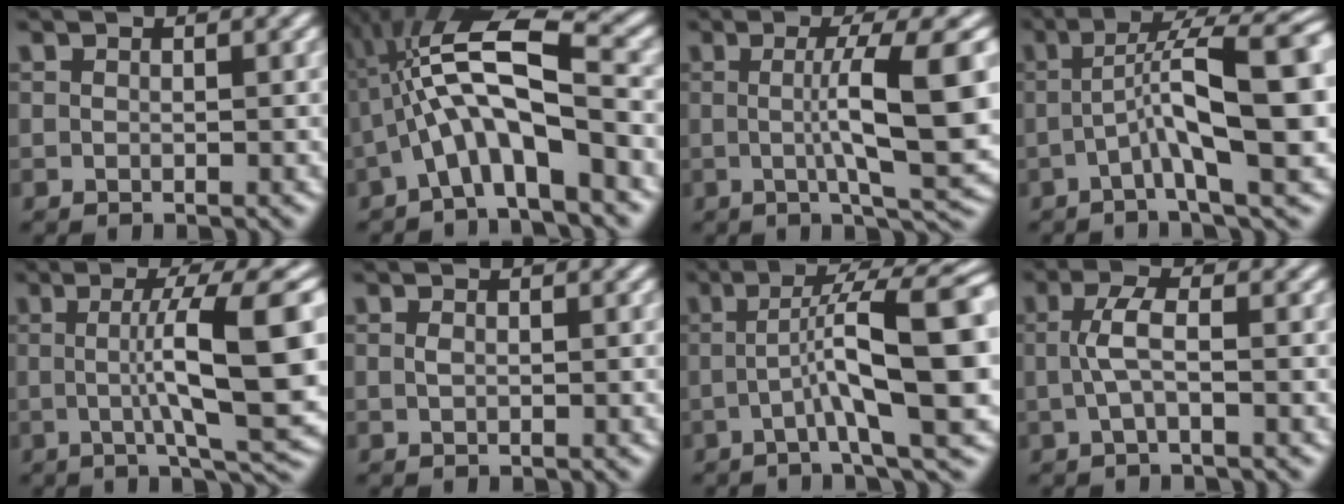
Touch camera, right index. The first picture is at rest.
{"total": 9.4, "force": [1.3, 4.1, 8.3], "torque": [-0.147, 0.004, 0.017]}
{"total": 7.7, "force": [0.3, 0.1, 7.6], "torque": [-0.094, 0.004, 0.008]}
{"total": 7.8, "force": [0.1, 1.2, 7.7], "torque": [-0.099, 0.006, 0.007]}
{"total": 9.1, "force": [0.4, 0.6, 9.1], "torque": [-0.113, 0.005, 0.011]}
{"total": 1.0, "force": [-0.1, -1.0, 0.1], "torque": [0.001, -0.005, 0.007]}
{"total": 8.6, "force": [-0.1, 1.2, 8.5], "torque": [-0.104, 0.004, 0.004]}
{"total": 2.3, "force": [-0.2, -0.5, 2.3], "torque": [-0.042, 0.004, 0.000]}